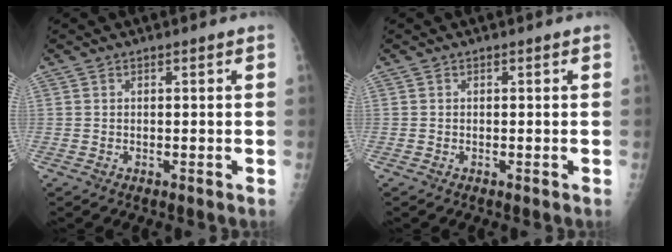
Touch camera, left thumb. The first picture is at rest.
{"total": 0.0}